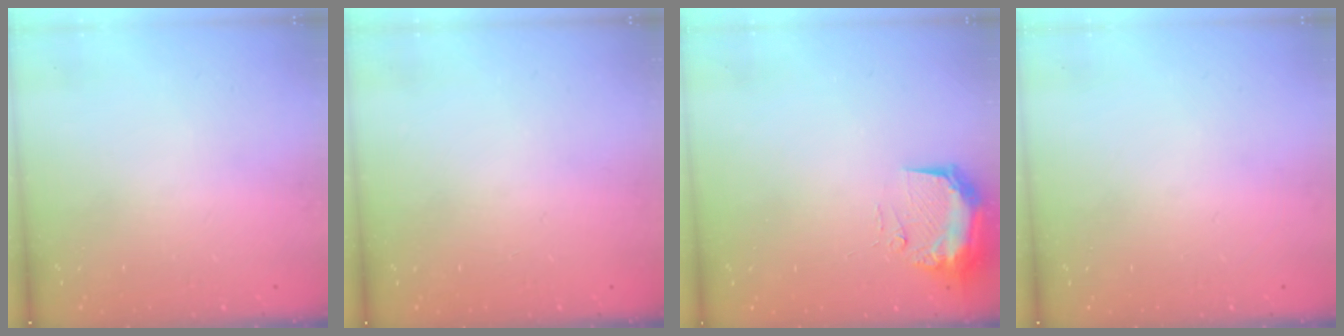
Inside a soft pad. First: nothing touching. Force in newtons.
{"total": 0.0}
{"total": 9.4, "press": 9.3, "slide": 0.9}
{"total": 0.0}